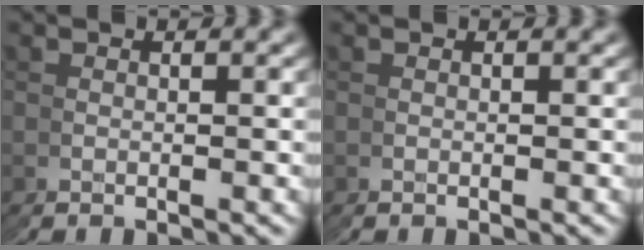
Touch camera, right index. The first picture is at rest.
{"total": 0.0}